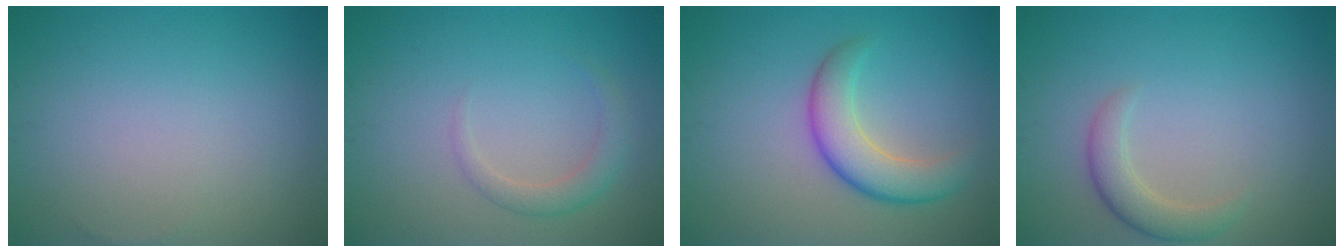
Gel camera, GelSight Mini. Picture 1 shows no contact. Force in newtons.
{"total": 1.9, "press": 1.9, "slide": 0.2}
{"total": 4.6, "press": 4.6, "slide": 0.2}
{"total": 2.5, "press": 2.5, "slide": 0.2}